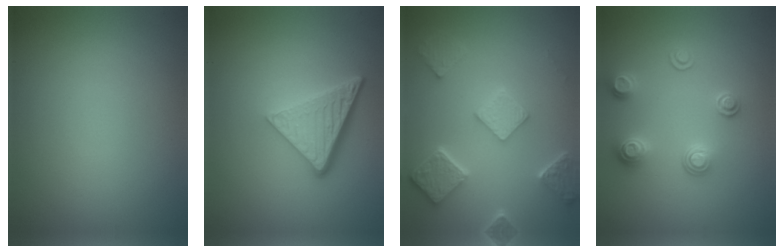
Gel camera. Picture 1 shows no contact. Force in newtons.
{"total": 4.7, "press": 3.5, "slide": 3.1}
{"total": 5.0, "press": 3.9, "slide": 3.1}
{"total": 2.7, "press": 2.5, "slide": 0.9}